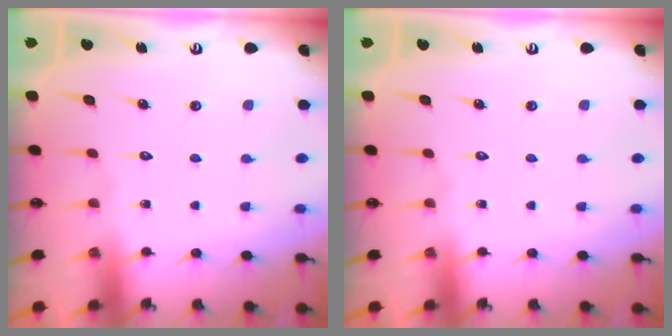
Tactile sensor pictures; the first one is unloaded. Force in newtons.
{"total": 0.0}